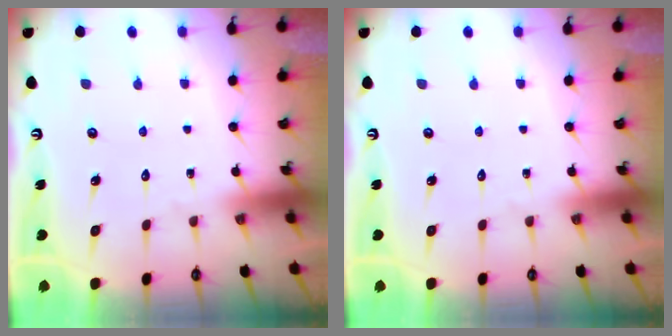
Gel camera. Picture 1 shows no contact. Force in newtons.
{"total": 0.0}